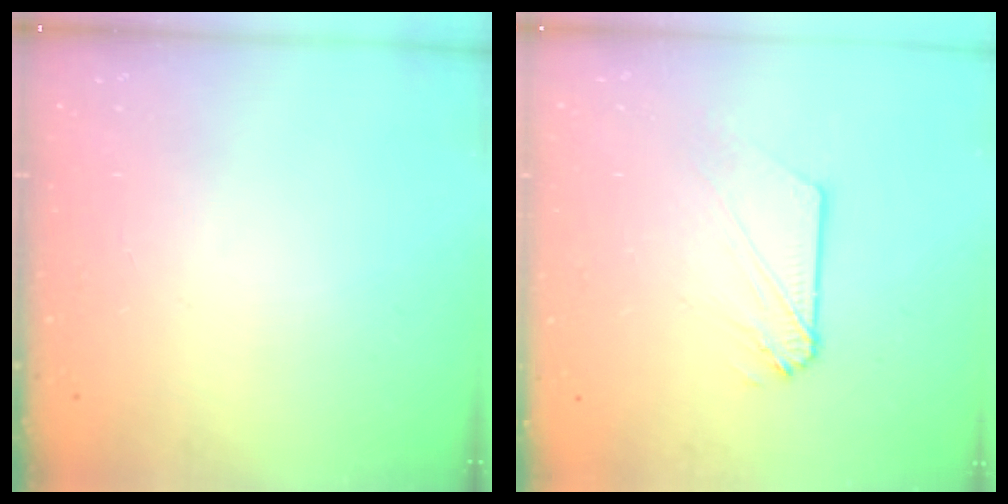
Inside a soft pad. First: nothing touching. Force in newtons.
{"total": 4.4, "press": 4.4, "slide": 0.5}